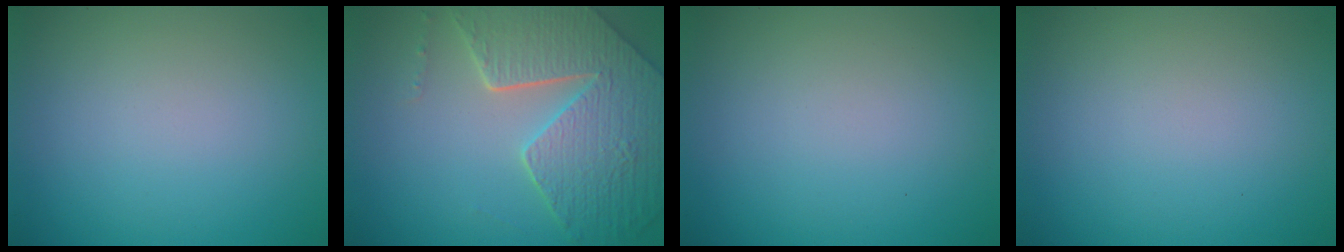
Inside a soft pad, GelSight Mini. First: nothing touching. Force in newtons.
{"total": 7.9, "press": 5.8, "slide": 5.5}
{"total": 0.0}
{"total": 0.0}